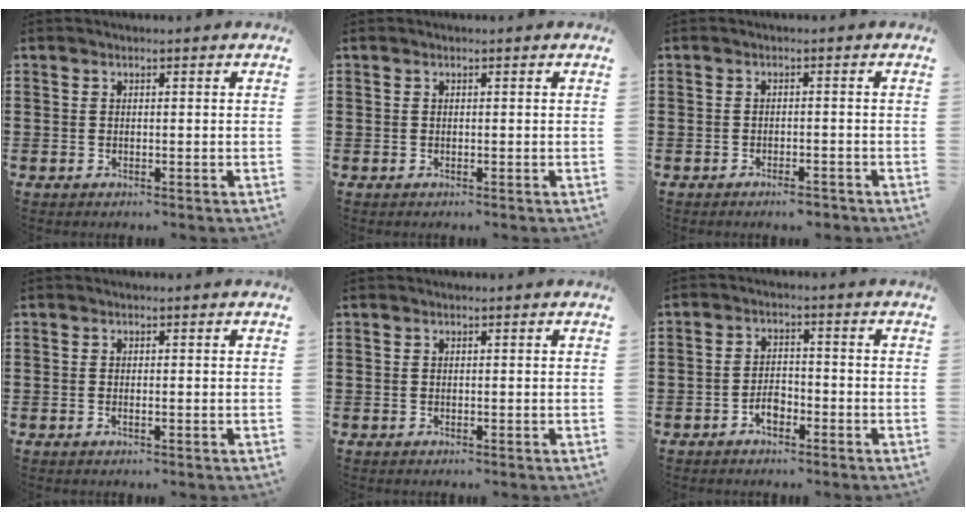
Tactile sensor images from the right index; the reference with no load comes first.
{"total": 0.0}
{"total": 1.8, "force": [-1.6, 0.1, 0.7], "torque": [-0.017, -0.003, -0.030]}
{"total": 0.5, "force": [-0.2, 0.0, 0.5], "torque": [-0.009, -0.004, -0.003]}
{"total": 0.0}
{"total": 3.1, "force": [-1.9, 1.6, 1.8], "torque": [-0.041, 0.002, -0.040]}